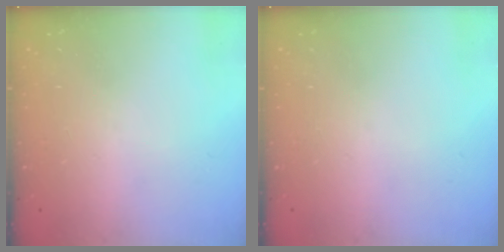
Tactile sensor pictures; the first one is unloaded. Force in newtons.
{"total": 0.0}